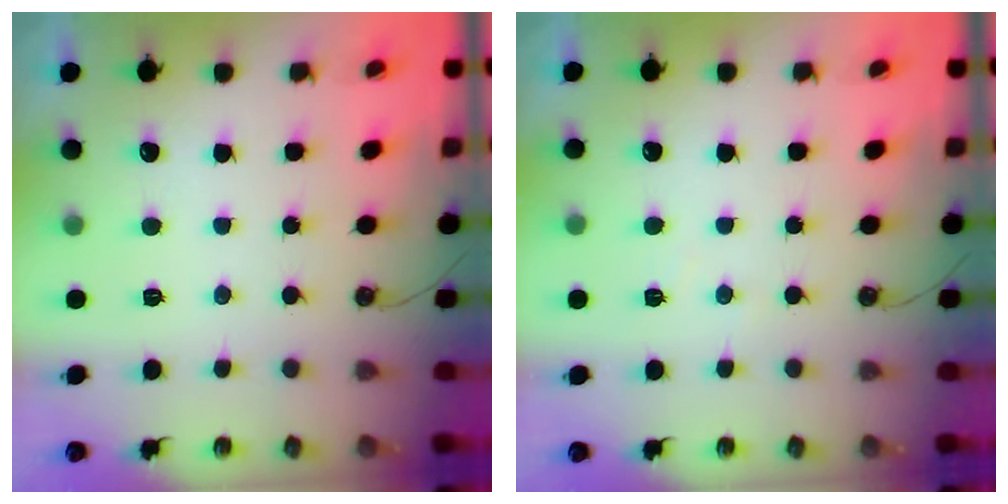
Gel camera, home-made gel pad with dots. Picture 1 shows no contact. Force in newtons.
{"total": 4.7, "press": 4.7, "slide": 0.6}